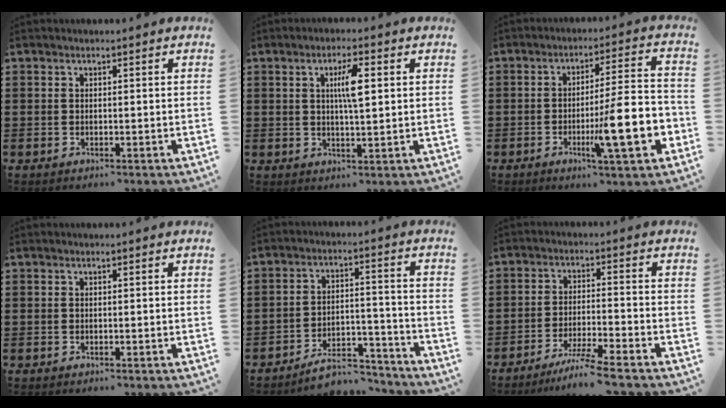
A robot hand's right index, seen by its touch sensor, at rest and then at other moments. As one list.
[{"total": 5.0, "force": [1.1, 1.2, 4.8], "torque": [-0.088, 0.005, 0.013]}, {"total": 14.0, "force": [-4.1, 2.4, 13.2], "torque": [-0.207, -0.005, -0.065]}, {"total": 0.0}, {"total": 6.8, "force": [-6.2, 1.8, 2.1], "torque": [-0.032, 0.017, -0.117]}, {"total": 5.7, "force": [-5.0, -0.7, 2.6], "torque": [-0.055, -0.018, -0.097]}]